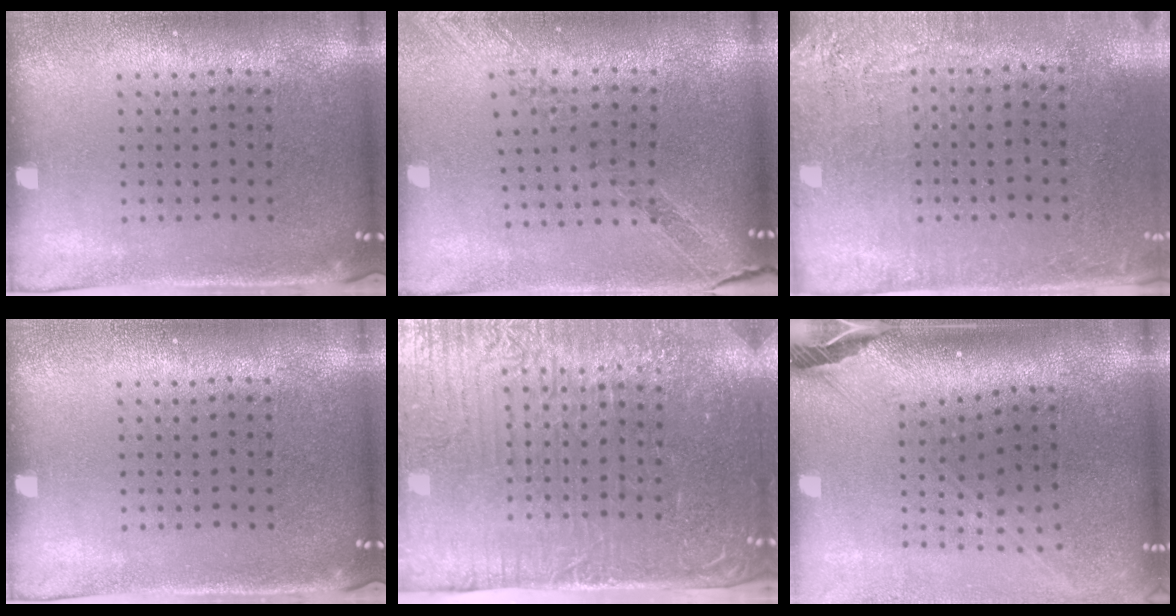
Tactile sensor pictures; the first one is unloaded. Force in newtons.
{"total": 1.1, "press": 1.0, "slide": 0.0}
{"total": 2.7, "press": 2.3, "slide": 1.4}
{"total": 0.0}
{"total": 5.1, "press": 4.5, "slide": 2.5}
{"total": 2.8, "press": 2.0, "slide": 1.9}